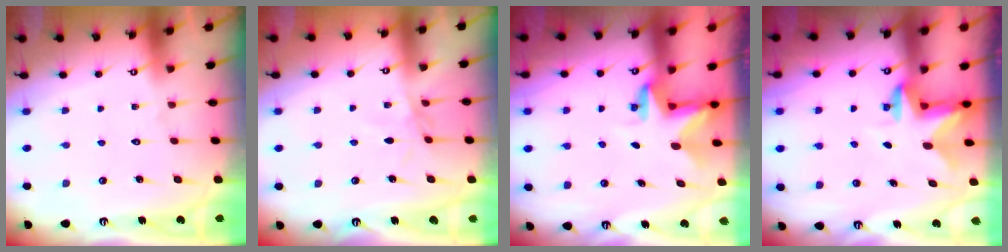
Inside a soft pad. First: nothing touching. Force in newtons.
{"total": 2.0, "press": 2.0, "slide": 0.4}
{"total": 2.8, "press": 2.8, "slide": 0.2}
{"total": 2.6, "press": 2.6, "slide": 0.5}